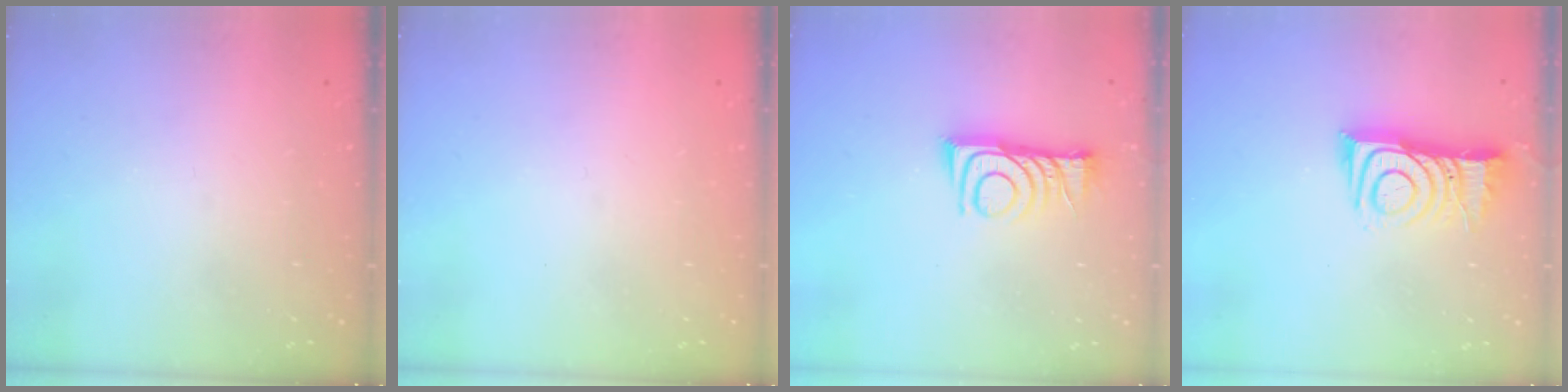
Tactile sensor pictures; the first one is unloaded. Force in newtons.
{"total": 0.0}
{"total": 10.2, "press": 10.2, "slide": 0.1}
{"total": 10.9, "press": 10.9, "slide": 0.9}